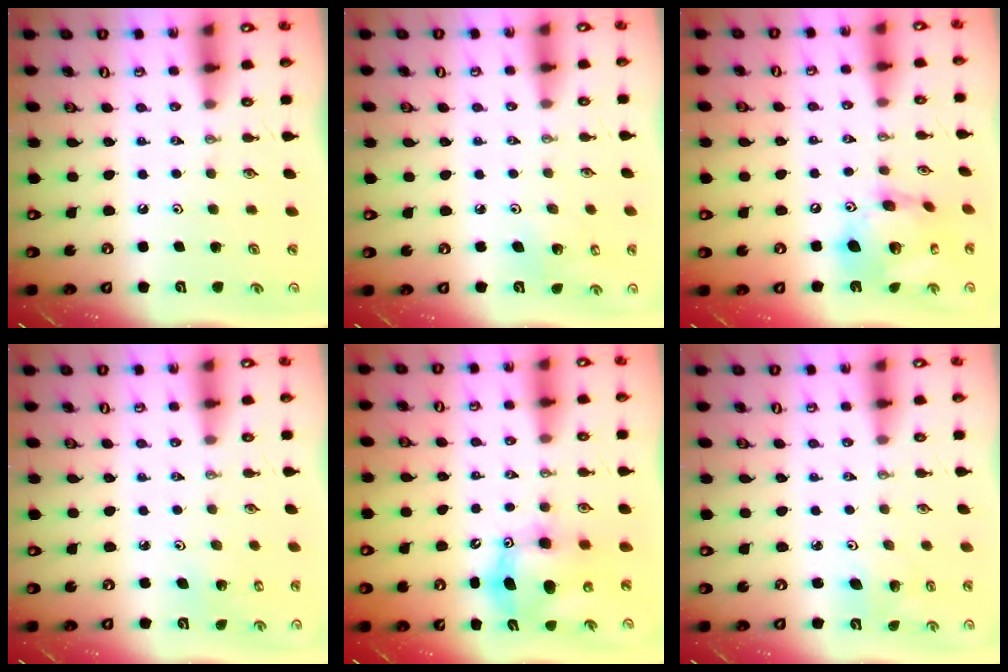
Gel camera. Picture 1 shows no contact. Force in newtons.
{"total": 3.5, "press": 3.3, "slide": 1.2}
{"total": 17.2, "press": 17.1, "slide": 1.9}
{"total": 2.3, "press": 2.3, "slide": 0.3}
{"total": 10.3, "press": 10.0, "slide": 2.4}
{"total": 3.7, "press": 3.4, "slide": 1.5}